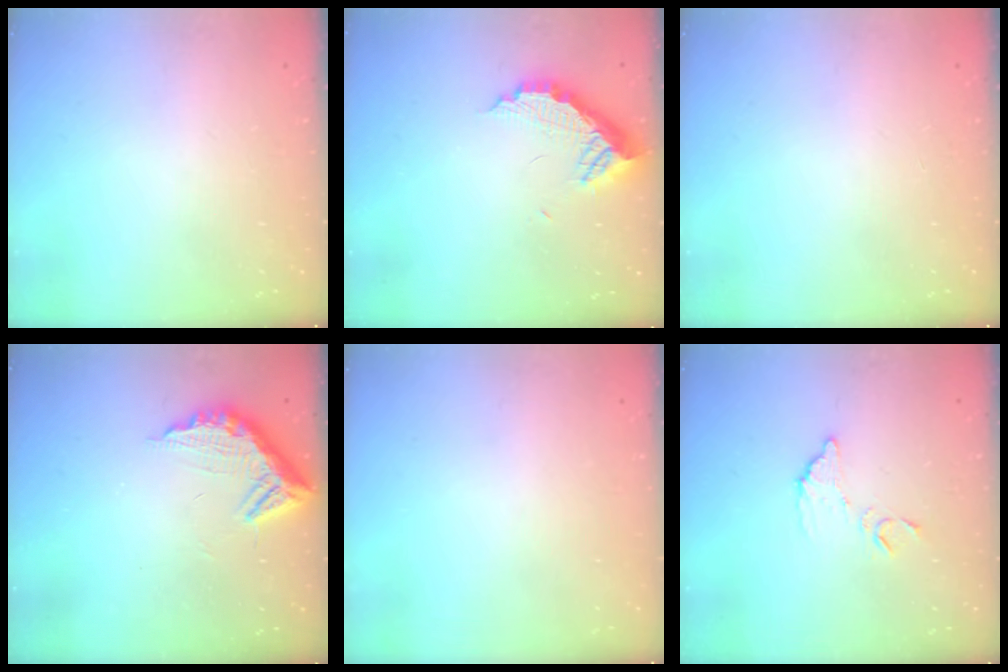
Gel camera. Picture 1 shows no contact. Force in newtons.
{"total": 10.0, "press": 10.0, "slide": 0.7}
{"total": 0.0}
{"total": 11.5, "press": 11.4, "slide": 0.8}
{"total": 3.0, "press": 3.0, "slide": 0.1}
{"total": 8.9, "press": 8.9, "slide": 0.2}